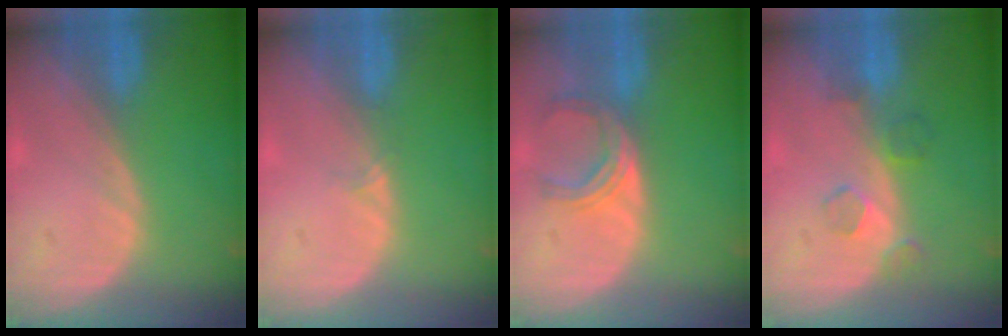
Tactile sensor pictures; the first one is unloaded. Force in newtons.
{"total": 0.9, "press": 0.6, "slide": 0.7}
{"total": 4.9, "press": 4.5, "slide": 1.9}
{"total": 4.0, "press": 3.6, "slide": 1.8}